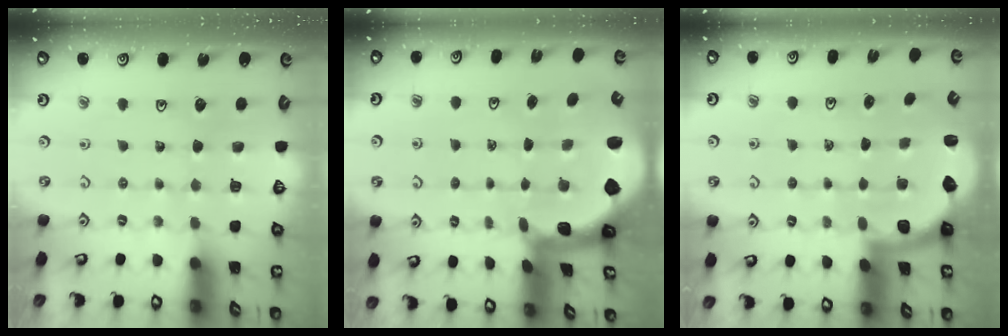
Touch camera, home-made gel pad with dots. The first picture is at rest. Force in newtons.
{"total": 1.9, "press": 1.8, "slide": 0.5}
{"total": 2.4, "press": 2.1, "slide": 1.3}